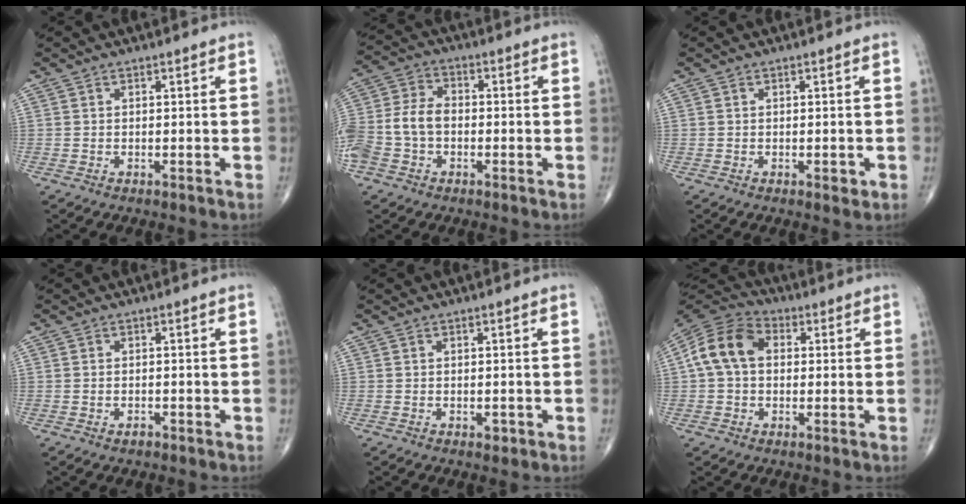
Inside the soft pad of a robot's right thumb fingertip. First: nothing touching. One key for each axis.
{"total": 10.9, "fx": -2.3, "fy": 7.7, "fz": 7.4, "tx": -0.160, "ty": 0.031, "tz": -0.052}
{"total": 1.4, "fx": -0.4, "fy": 0.7, "fz": 1.1, "tx": -0.012, "ty": -0.002, "tz": -0.004}
{"total": 1.1, "fx": -0.7, "fy": 0.7, "fz": 0.6, "tx": -0.012, "ty": 0.004, "tz": -0.010}
{"total": 1.2, "fx": -0.5, "fy": 0.7, "fz": 0.8, "tx": -0.010, "ty": -0.001, "tz": -0.006}
{"total": 11.2, "fx": 1.3, "fy": 8.2, "fz": 7.6, "tx": -0.140, "ty": 0.032, "tz": 0.012}